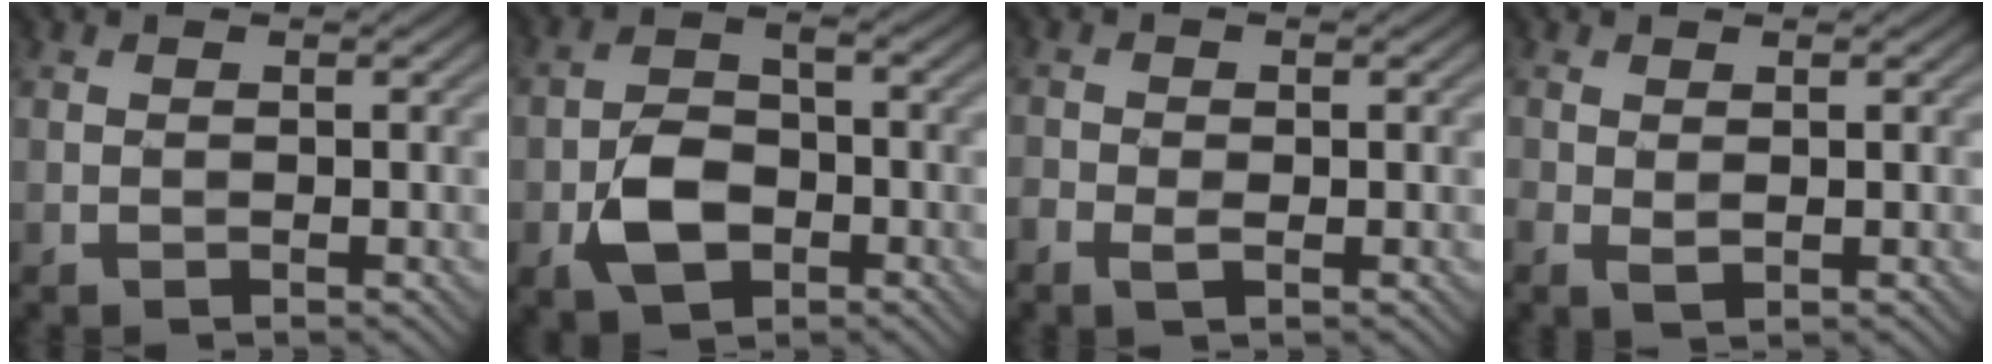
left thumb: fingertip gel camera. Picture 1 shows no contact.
{"total": 6.0, "force": [-2.3, 3.7, 4.0], "torque": [-0.078, -0.003, -0.048]}
{"total": 1.9, "force": [-0.8, 0.9, 1.5], "torque": [-0.035, -0.005, -0.017]}
{"total": 1.5, "force": [0.0, 0.6, 1.4], "torque": [-0.035, -0.003, 0.001]}